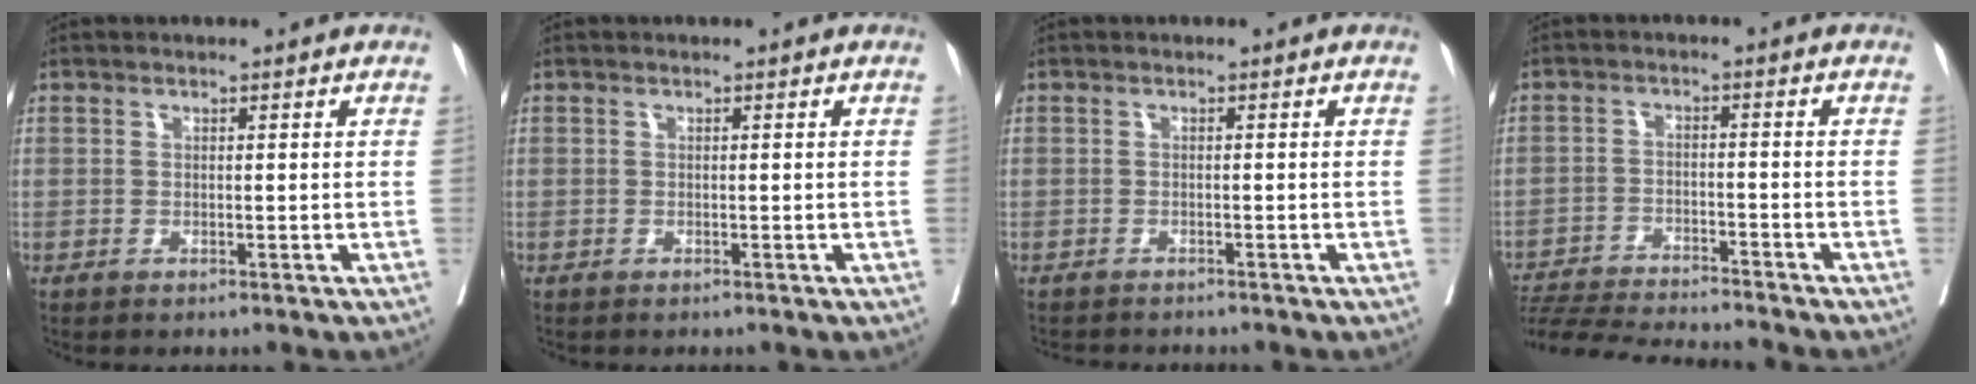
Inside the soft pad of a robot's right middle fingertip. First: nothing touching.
{"total": 0.0}
{"total": 2.3, "force": [-2.2, 0.3, 0.2], "torque": [-0.004, -0.005, -0.033]}
{"total": 12.6, "force": [-12.0, -0.4, 3.9], "torque": [-0.054, -0.012, -0.192]}